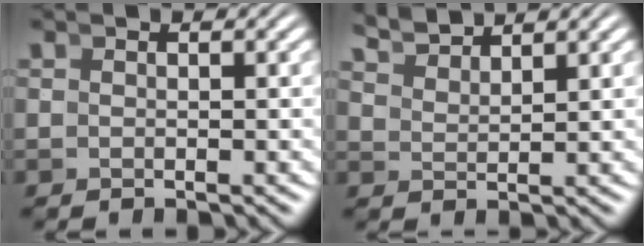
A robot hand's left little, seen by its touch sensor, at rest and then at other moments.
{"total": 3.4, "force": [3.4, 0.2, 0.7], "torque": [-0.010, 0.008, 0.062]}